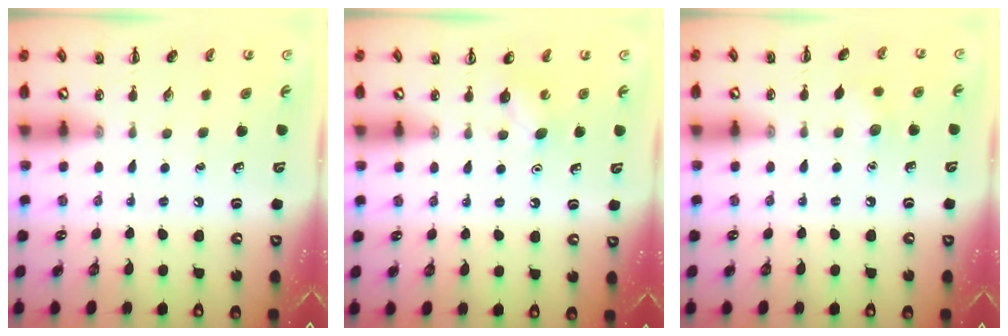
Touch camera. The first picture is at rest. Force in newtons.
{"total": 4.6, "press": 4.4, "slide": 1.3}
{"total": 5.4, "press": 5.2, "slide": 1.4}